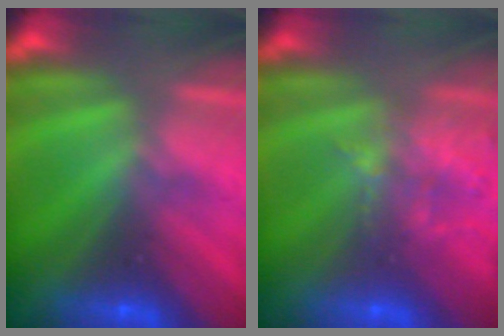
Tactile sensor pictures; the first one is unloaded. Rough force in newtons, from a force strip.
{"total": 2.0}